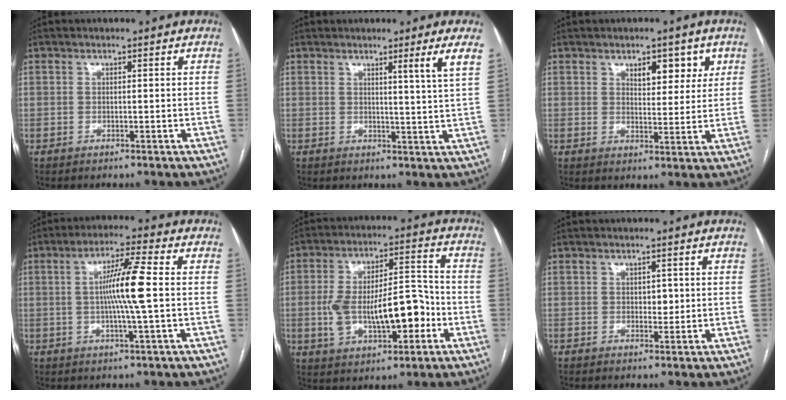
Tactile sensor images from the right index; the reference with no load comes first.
{"total": 4.0, "force": [2.2, -1.9, 2.8], "torque": [-0.043, -0.025, 0.035]}
{"total": 5.3, "force": [2.8, 2.7, 3.6], "torque": [-0.041, 0.003, 0.041]}
{"total": 8.6, "force": [0.1, -0.6, 8.6], "torque": [-0.155, 0.003, -0.003]}
{"total": 14.7, "force": [-3.0, 5.7, 13.2], "torque": [-0.229, 0.029, -0.037]}
{"total": 1.5, "force": [0.2, 1.0, 1.1], "torque": [-0.010, 0.001, 0.003]}